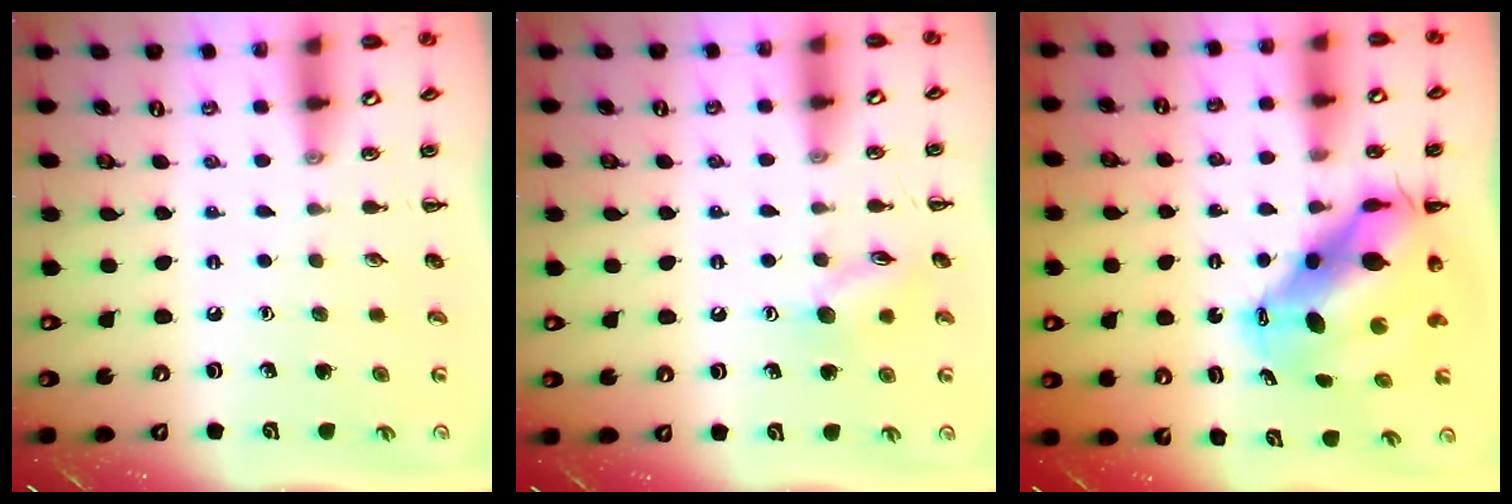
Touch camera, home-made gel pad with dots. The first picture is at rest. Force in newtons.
{"total": 9.1, "press": 9.1, "slide": 0.7}
{"total": 12.2, "press": 11.8, "slide": 3.2}